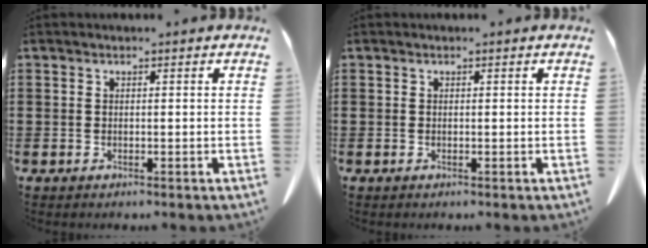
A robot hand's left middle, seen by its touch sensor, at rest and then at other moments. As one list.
[{"total": 0.0}]